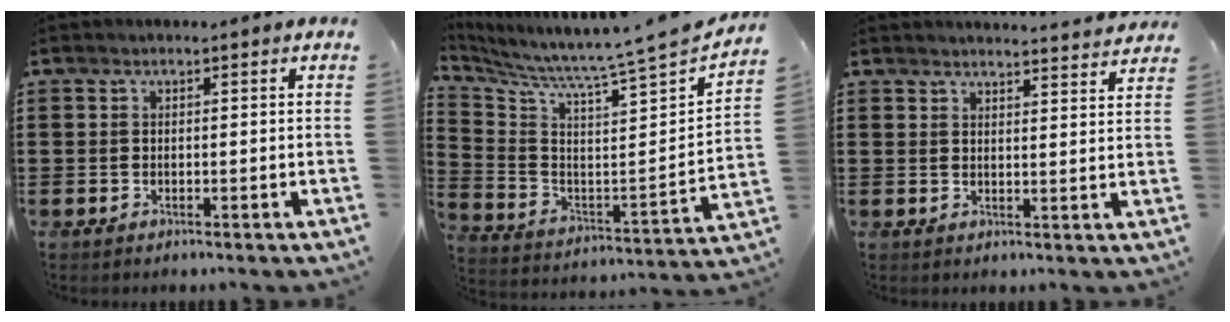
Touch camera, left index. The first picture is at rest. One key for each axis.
{"total": 5.2, "fx": 4.8, "fy": -1.7, "fz": 0.9, "tx": -0.049, "ty": -0.074, "tz": 0.065}
{"total": 2.9, "fx": 2.9, "fy": -0.4, "fz": 0.1, "tx": -0.003, "ty": -0.020, "tz": 0.052}